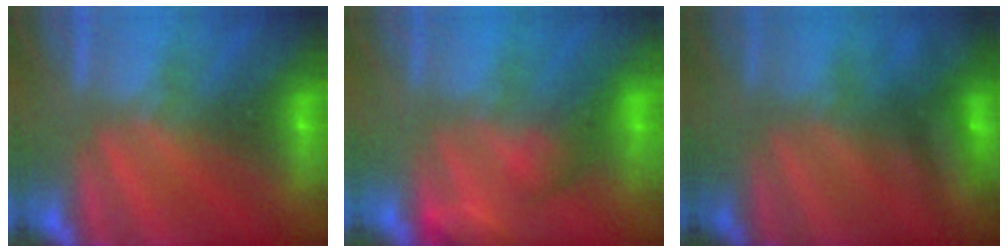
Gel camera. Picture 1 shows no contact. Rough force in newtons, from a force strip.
{"total": 4.7}
{"total": 2.4}